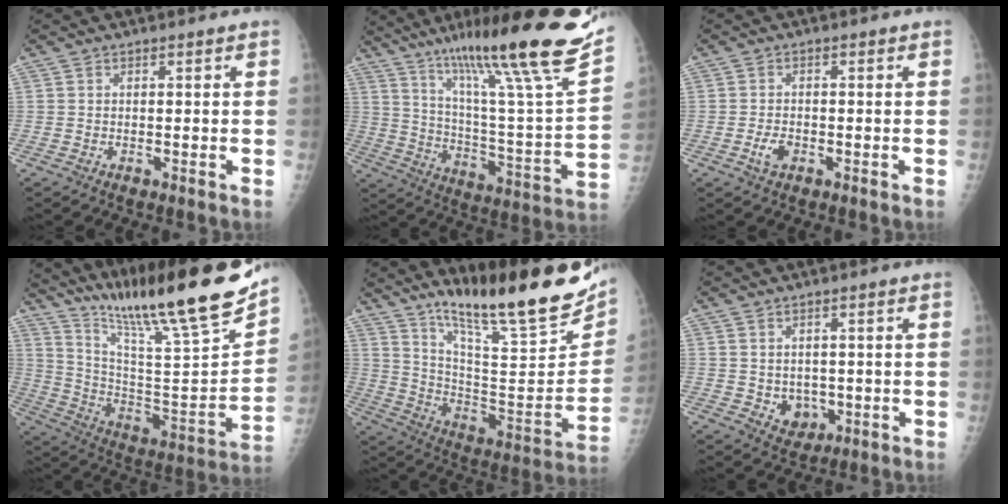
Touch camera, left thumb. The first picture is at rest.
{"total": 29.1, "force": [20.2, 2.2, 20.9], "torque": [-0.313, -0.084, 0.318]}
{"total": 2.7, "force": [-1.1, 1.6, 1.8], "torque": [-0.035, 0.004, -0.020]}
{"total": 27.3, "force": [21.3, 2.1, 16.9], "torque": [-0.259, -0.113, 0.351]}
{"total": 26.5, "force": [19.0, 4.5, 17.9], "torque": [-0.251, -0.100, 0.308]}
{"total": 4.2, "force": [-0.4, 3.5, 2.1], "torque": [-0.014, -0.001, 0.007]}